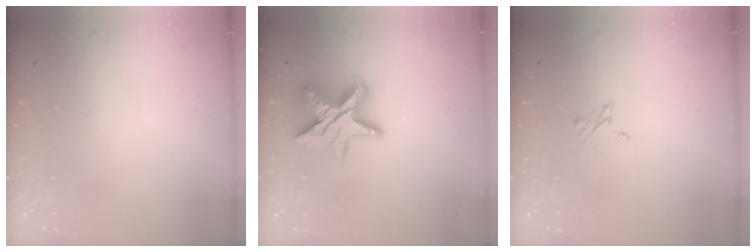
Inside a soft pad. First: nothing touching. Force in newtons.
{"total": 15.8, "press": 15.8, "slide": 1.2}
{"total": 3.3, "press": 3.3, "slide": 0.3}